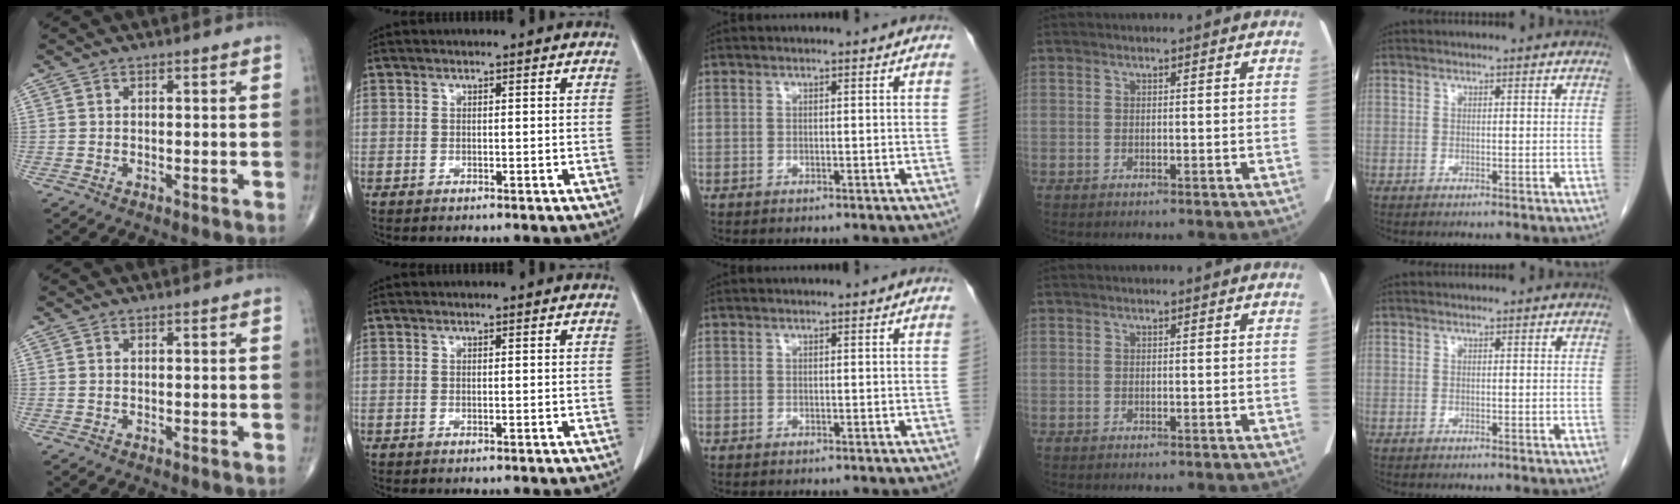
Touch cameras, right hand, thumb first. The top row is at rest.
{}